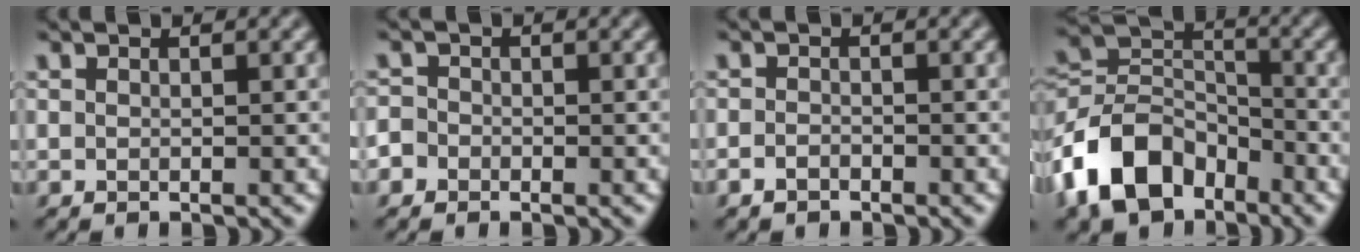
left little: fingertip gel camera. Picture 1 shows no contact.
{"total": 2.2, "force": [-1.0, 1.9, 0.5], "torque": [0.002, 0.008, -0.032]}
{"total": 1.2, "force": [-1.0, 0.6, 0.4], "torque": [-0.008, 0.001, -0.022]}
{"total": 9.4, "force": [-5.5, 5.9, 4.9], "torque": [-0.095, 0.008, -0.122]}